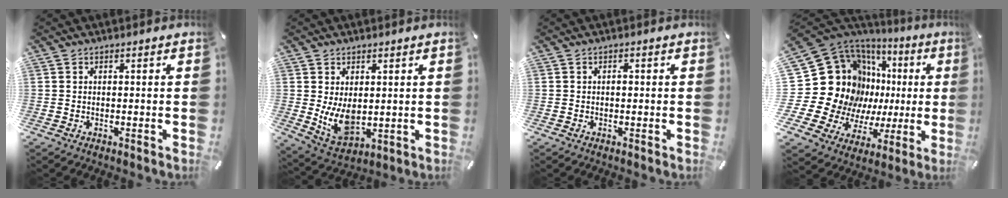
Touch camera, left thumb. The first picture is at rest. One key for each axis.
{"total": 8.6, "fx": 1.1, "fy": 6.2, "fz": 5.8, "tx": -0.111, "ty": -0.012, "tz": 0.022}
{"total": 0.7, "fx": -0.1, "fy": 0.4, "fz": 0.5, "tx": -0.011, "ty": 0.001, "tz": -0.002}
{"total": 24.9, "fx": 5.3, "fy": 19.1, "fz": 15.1, "tx": -0.295, "ty": -0.087, "tz": 0.146}